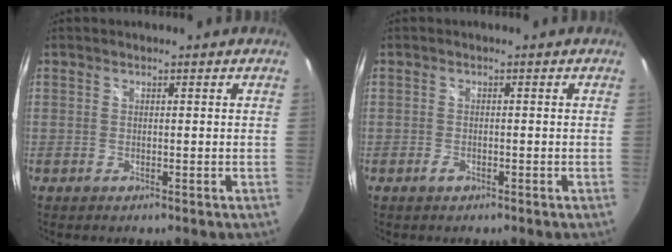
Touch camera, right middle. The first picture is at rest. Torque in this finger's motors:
{"motor_torque": [0.52, -0.36, 0.09, 0.03]}